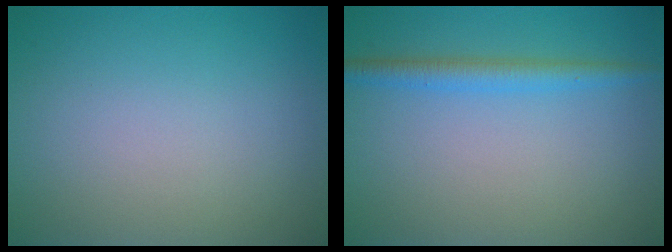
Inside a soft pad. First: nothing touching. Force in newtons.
{"total": 2.4, "press": 2.4, "slide": 0.2}